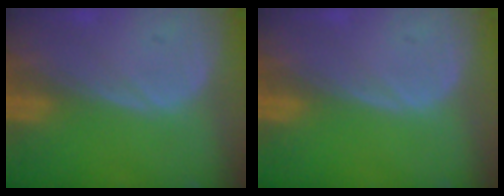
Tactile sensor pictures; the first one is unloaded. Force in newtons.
{"total": 0.0}